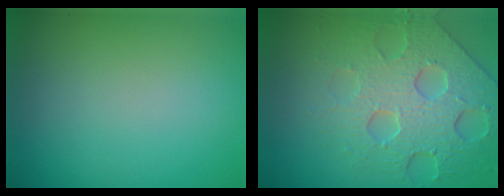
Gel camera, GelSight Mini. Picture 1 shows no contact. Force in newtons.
{"total": 7.1, "press": 5.5, "slide": 4.5}